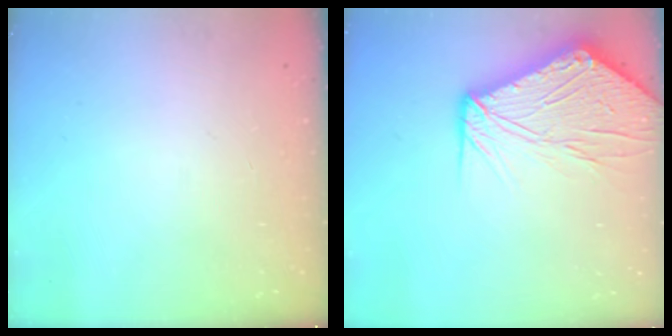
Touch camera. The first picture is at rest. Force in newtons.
{"total": 15.5, "press": 15.5, "slide": 1.5}